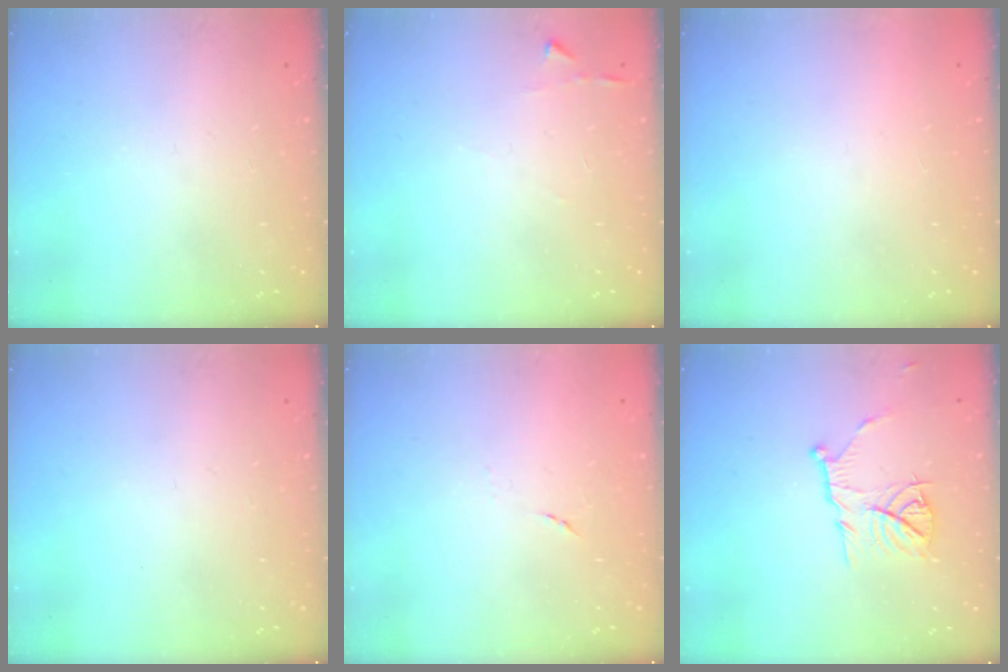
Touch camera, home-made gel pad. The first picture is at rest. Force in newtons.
{"total": 2.9, "press": 2.9, "slide": 0.3}
{"total": 1.5, "press": 1.5, "slide": 0.1}
{"total": 0.0}
{"total": 4.3, "press": 4.2, "slide": 1.2}
{"total": 10.3, "press": 10.3, "slide": 0.6}